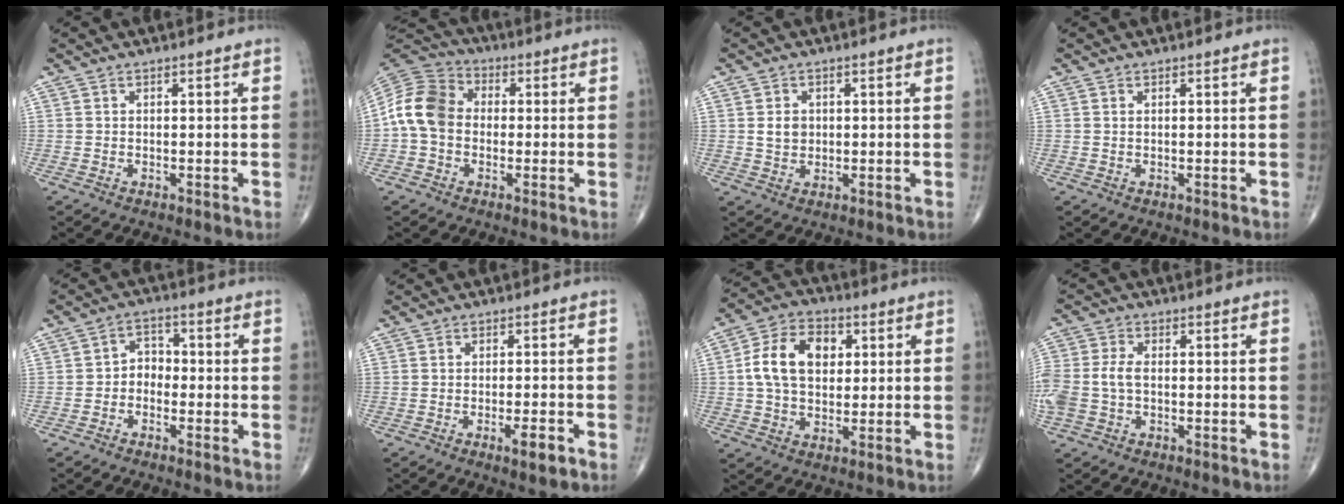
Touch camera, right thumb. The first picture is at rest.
{"total": 10.5, "force": [-0.6, 8.2, 6.4], "torque": [-0.117, 0.033, -0.026]}
{"total": 3.1, "force": [0.5, 2.5, 1.8], "torque": [-0.018, -0.002, 0.011]}
{"total": 0.0}
{"total": 3.9, "force": [-1.3, 3.1, 2.1], "torque": [-0.008, 0.024, -0.038]}
{"total": 3.8, "force": [-1.9, 0.8, 3.2], "torque": [-0.052, 0.002, -0.030]}
{"total": 12.3, "force": [2.0, 8.4, 8.7], "torque": [-0.136, 0.011, 0.029]}
{"total": 8.5, "force": [-1.0, 5.5, 6.4], "torque": [-0.164, 0.017, -0.021]}